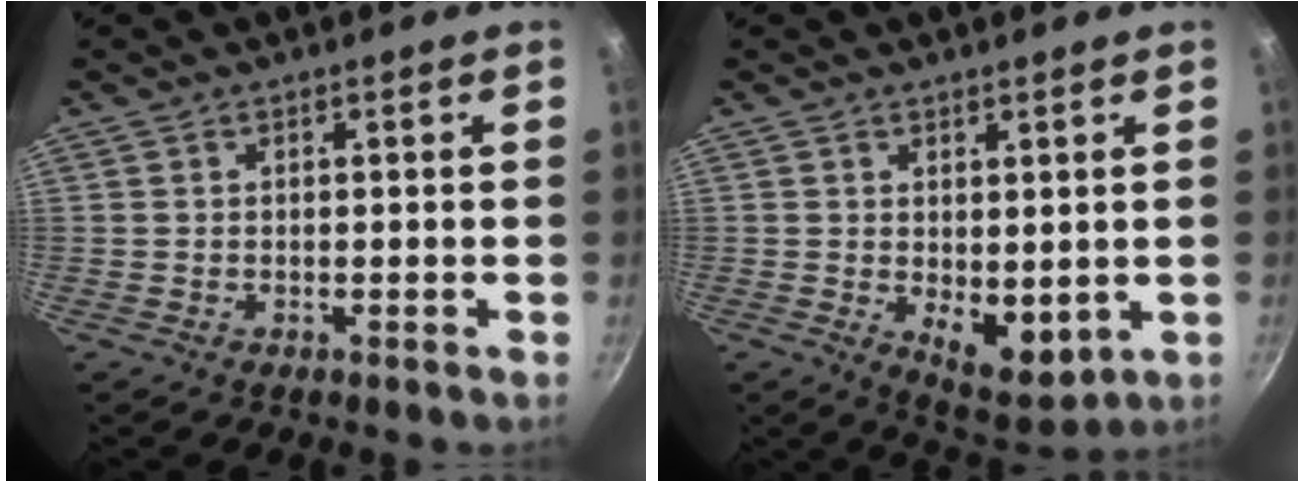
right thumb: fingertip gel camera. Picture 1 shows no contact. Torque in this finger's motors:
{"motor_torque": [-0.71, 0.42, -0.05, -0.26, 0.14]}